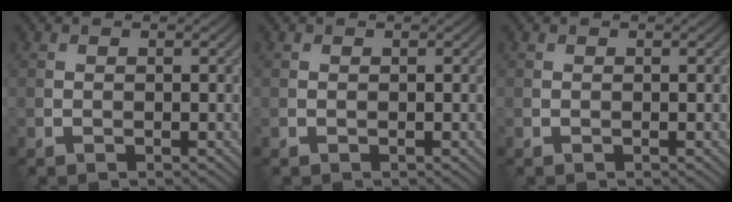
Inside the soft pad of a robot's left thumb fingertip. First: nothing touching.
{"total": 0.0}
{"total": 0.0}